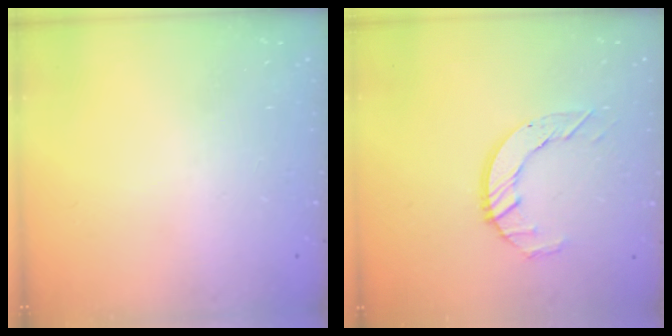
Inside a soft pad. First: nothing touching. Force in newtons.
{"total": 5.8, "press": 5.8, "slide": 0.4}